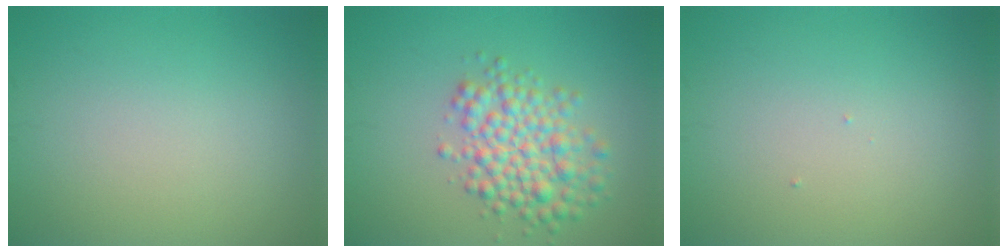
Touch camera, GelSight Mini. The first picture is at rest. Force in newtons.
{"total": 4.9, "press": 4.9, "slide": 0.1}
{"total": 0.0}